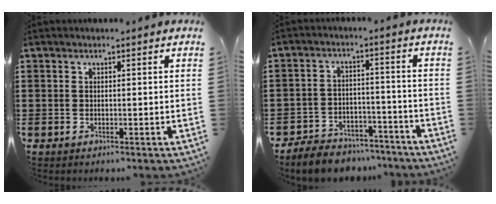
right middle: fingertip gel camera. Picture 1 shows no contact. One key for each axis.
{"total": 6.2, "fx": -6.0, "fy": 1.4, "fz": 0.8, "tx": -0.014, "ty": 0.017, "tz": -0.119}